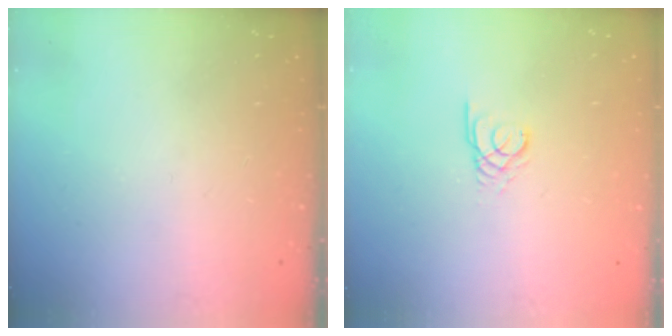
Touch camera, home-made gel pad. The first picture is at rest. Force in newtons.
{"total": 2.3, "press": 2.3, "slide": 0.2}